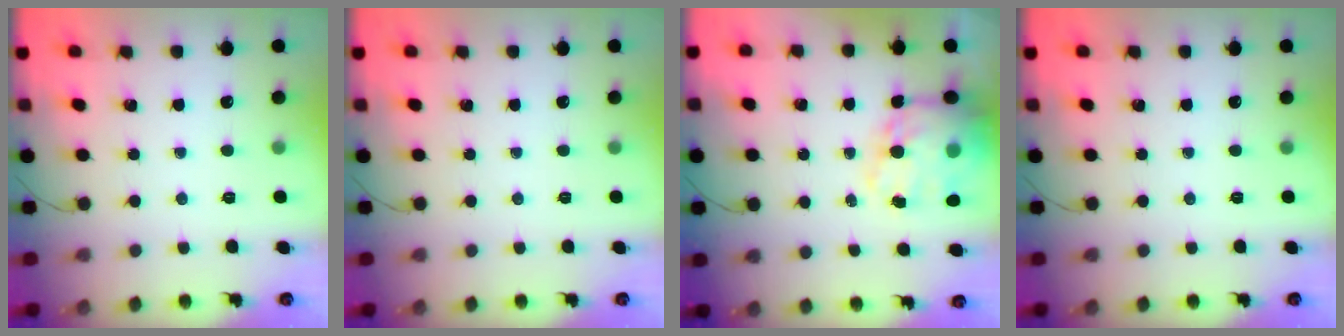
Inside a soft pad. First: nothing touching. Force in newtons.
{"total": 0.0}
{"total": 20.5, "press": 20.0, "slide": 4.6}
{"total": 0.0}